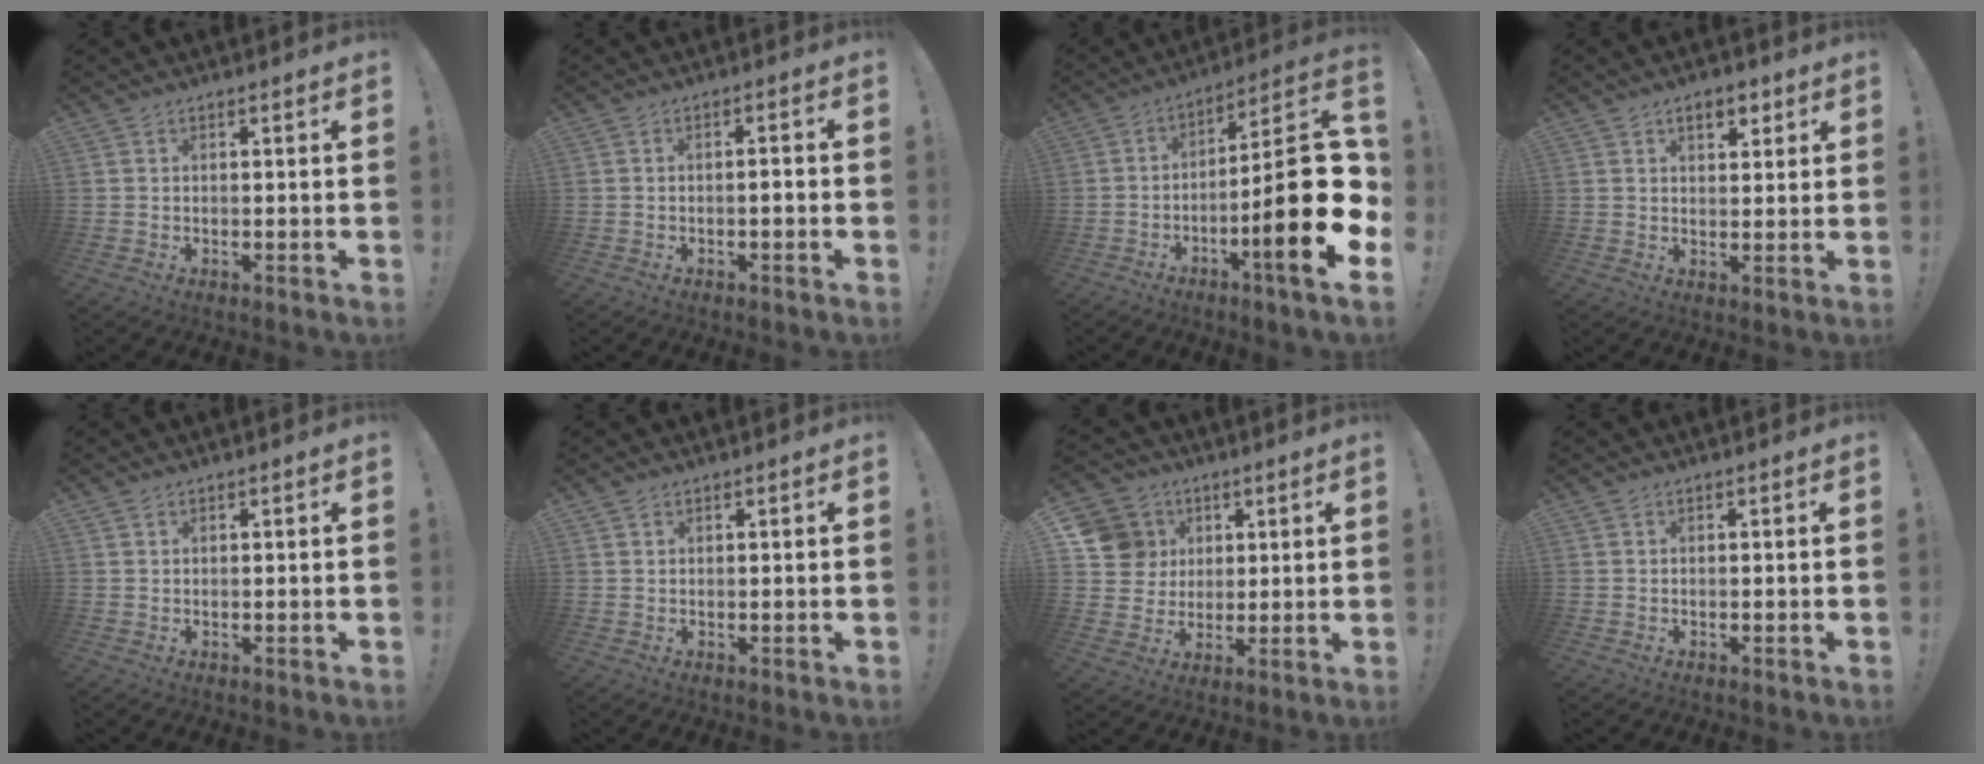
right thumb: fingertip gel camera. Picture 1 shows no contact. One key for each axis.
{"total": 2.1, "fx": -1.1, "fy": 0.1, "fz": 1.7, "tx": -0.028, "ty": 0.001, "tz": -0.020}
{"total": 23.3, "fx": -5.2, "fy": 4.4, "fz": 22.3, "tx": -0.343, "ty": 0.021, "tz": -0.086}
{"total": 5.2, "fx": 2.9, "fy": 2.8, "fz": 3.3, "tx": -0.038, "ty": -0.006, "tz": 0.048}
{"total": 0.8, "fx": 0.7, "fy": 0.5, "fz": 0.1, "tx": -0.001, "ty": 0.000, "tz": 0.013}
{"total": 1.1, "fx": 0.9, "fy": 0.6, "fz": 0.1, "tx": -0.001, "ty": -0.001, "tz": 0.017}
{"total": 12.1, "fx": 3.7, "fy": 11.0, "fz": 3.2, "tx": -0.041, "ty": -0.009, "tz": 0.082}
{"total": 0.0}